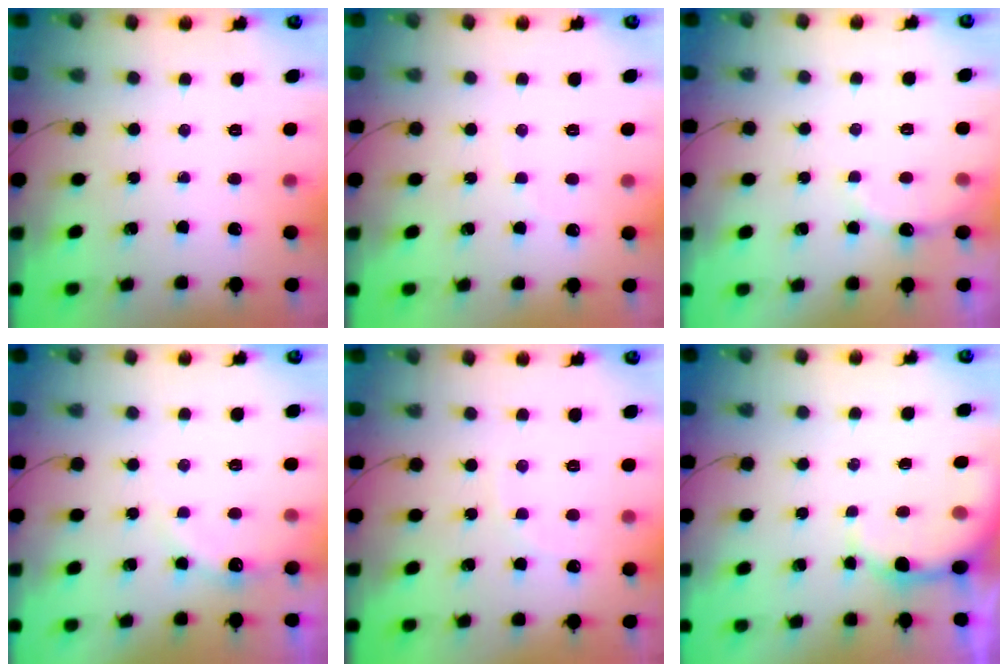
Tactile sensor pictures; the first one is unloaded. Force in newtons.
{"total": 4.0, "press": 3.9, "slide": 0.8}
{"total": 5.4, "press": 5.2, "slide": 1.5}
{"total": 7.5, "press": 7.4, "slide": 1.5}
{"total": 5.5, "press": 5.4, "slide": 1.1}
{"total": 3.4, "press": 3.2, "slide": 0.9}